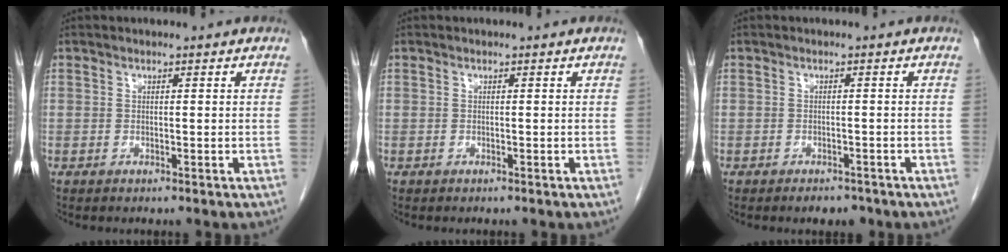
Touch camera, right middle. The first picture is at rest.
{"total": 0.0}
{"total": 2.2, "force": [-1.7, 1.0, 0.9], "torque": [-0.011, 0.001, -0.017]}